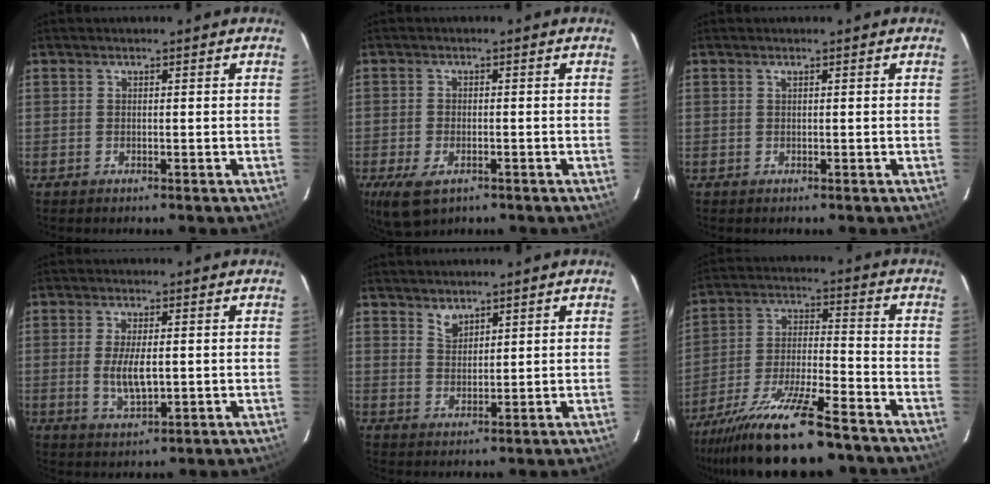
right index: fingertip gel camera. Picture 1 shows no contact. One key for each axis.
{"total": 6.4, "fx": -3.4, "fy": 3.5, "fz": 4.2, "tx": -0.098, "ty": -0.022, "tz": -0.060}
{"total": 0.0}
{"total": 5.8, "fx": -0.3, "fy": 2.3, "fz": 5.4, "tx": -0.105, "ty": -0.009, "tz": -0.001}
{"total": 2.8, "fx": 2.4, "fy": 1.2, "fz": 0.7, "tx": -0.010, "ty": 0.001, "tz": 0.044}
{"total": 19.8, "fx": -15.9, "fy": 3.5, "fz": 11.3, "tx": -0.228, "ty": -0.040, "tz": -0.266}